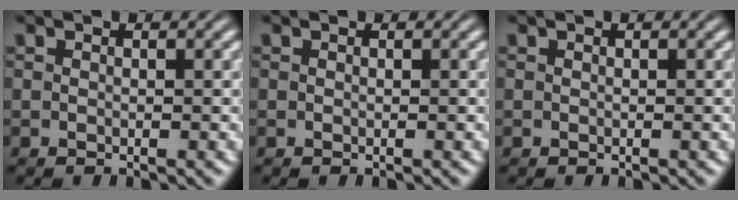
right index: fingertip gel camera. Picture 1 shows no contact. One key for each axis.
{"total": 0.0}
{"total": 0.0}